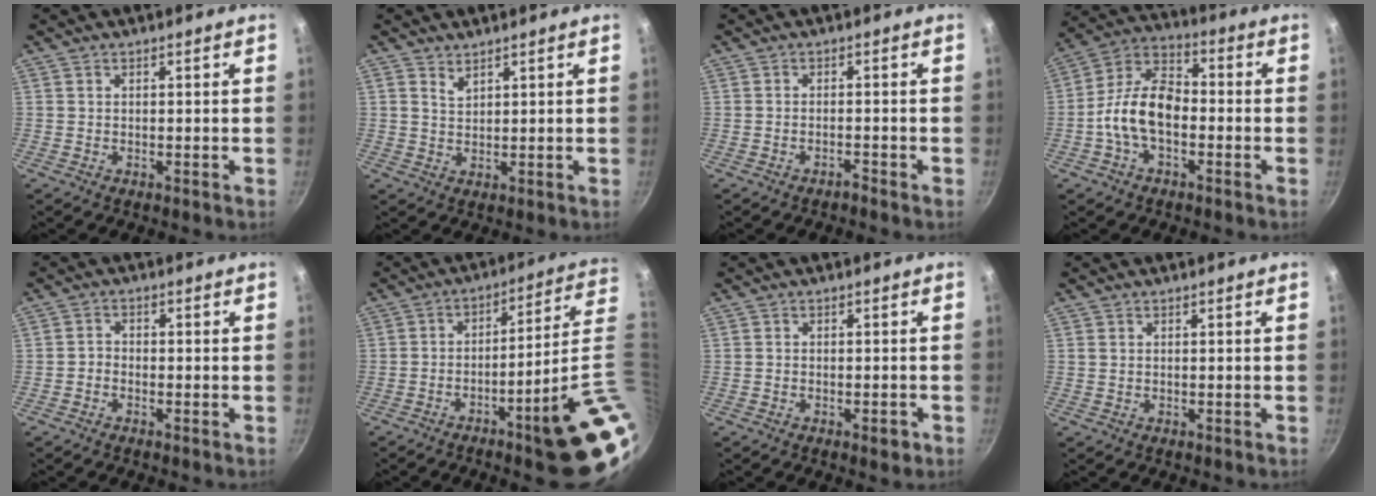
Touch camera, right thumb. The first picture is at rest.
{"total": 2.2, "force": [1.5, 1.1, 1.1], "torque": [-0.020, -0.009, 0.030]}
{"total": 1.4, "force": [-1.3, 0.2, 0.5], "torque": [-0.011, 0.015, -0.016]}
{"total": 12.1, "force": [-2.7, 7.2, 9.4], "torque": [-0.150, 0.045, -0.067]}
{"total": 1.8, "force": [-1.1, 1.2, 0.8], "torque": [-0.014, 0.014, -0.027]}
{"total": 17.5, "force": [-4.3, 1.6, 16.9], "torque": [-0.199, 0.023, -0.056]}
{"total": 2.3, "force": [-1.2, 1.0, 1.6], "torque": [-0.023, 0.011, -0.015]}
{"total": 0.5, "force": [0.2, 0.4, 0.2], "torque": [-0.004, 0.000, 0.002]}